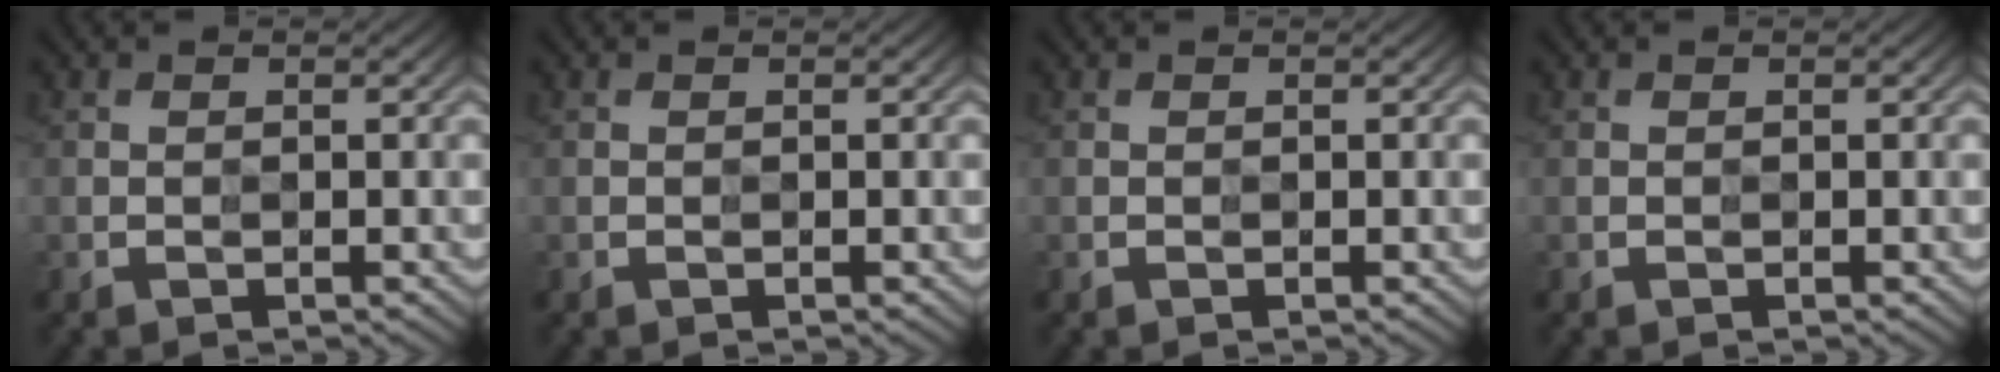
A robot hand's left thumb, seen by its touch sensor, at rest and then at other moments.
{"total": 0.0}
{"total": 0.0}
{"total": 0.0}